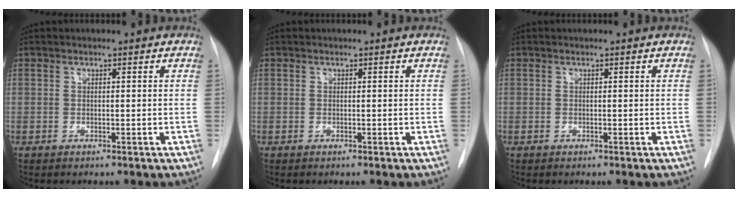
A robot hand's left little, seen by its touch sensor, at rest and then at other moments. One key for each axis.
{"total": 0.0}
{"total": 0.0}